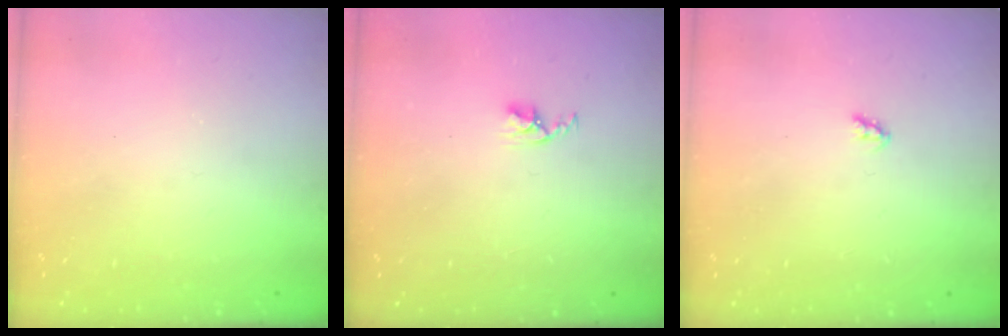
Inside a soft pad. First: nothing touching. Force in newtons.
{"total": 2.5, "press": 2.5, "slide": 0.4}
{"total": 2.5, "press": 2.5, "slide": 0.3}